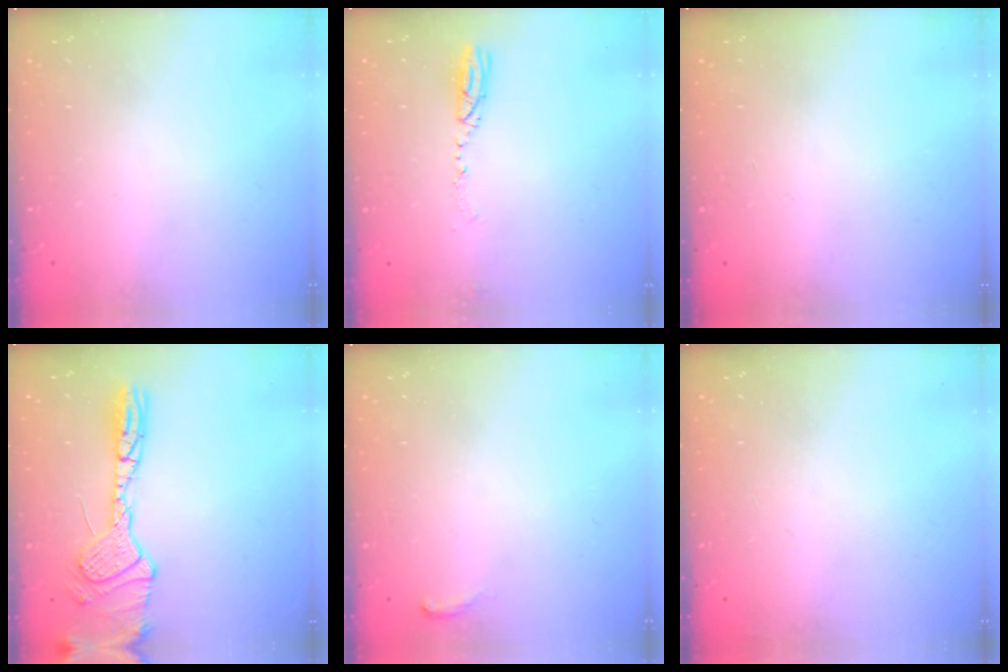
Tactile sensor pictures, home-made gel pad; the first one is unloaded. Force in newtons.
{"total": 3.7, "press": 3.6, "slide": 0.8}
{"total": 0.0}
{"total": 16.1, "press": 15.2, "slide": 5.3}
{"total": 3.6, "press": 3.3, "slide": 1.4}
{"total": 2.2, "press": 2.1, "slide": 0.8}